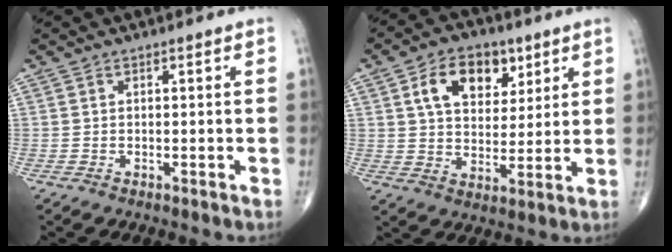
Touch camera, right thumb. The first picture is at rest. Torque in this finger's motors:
{"motor_torque": [-0.08, 0.07, 0.93, 0.54, 0.27]}